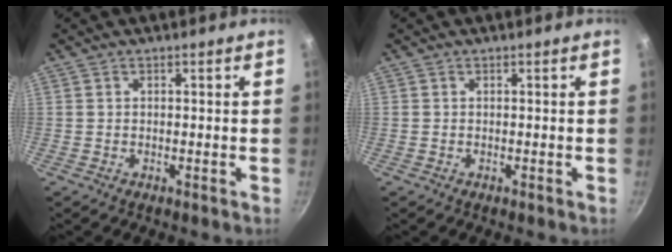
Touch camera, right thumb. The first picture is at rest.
{"total": 0.0}